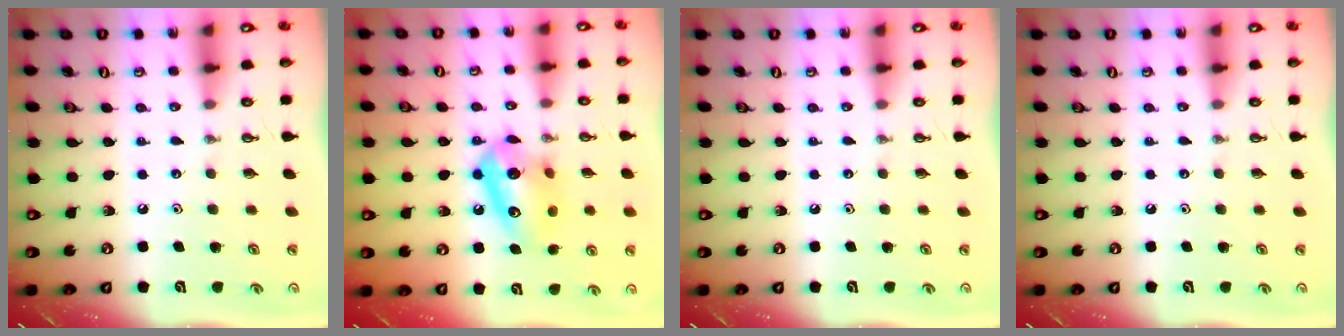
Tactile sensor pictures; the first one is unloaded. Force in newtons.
{"total": 12.7, "press": 12.6, "slide": 1.6}
{"total": 0.0}
{"total": 0.0}